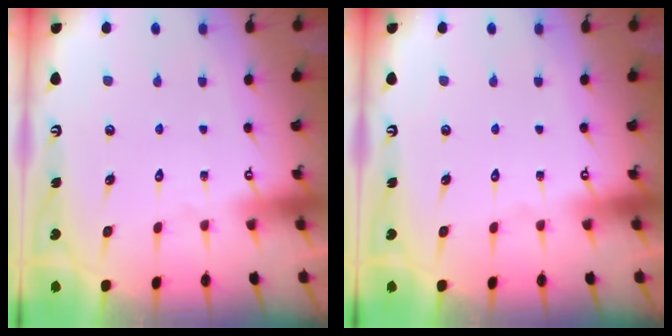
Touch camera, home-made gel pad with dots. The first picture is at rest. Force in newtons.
{"total": 0.0}